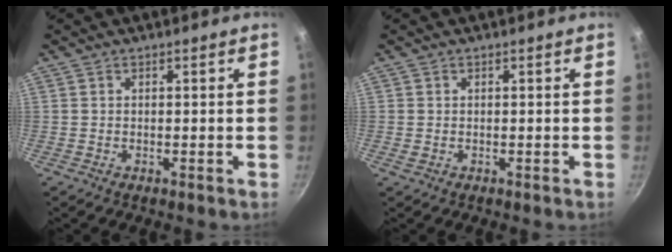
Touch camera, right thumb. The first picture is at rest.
{"total": 0.7, "force": [0.0, 0.6, 0.3], "torque": [-0.006, 0.001, 0.000]}